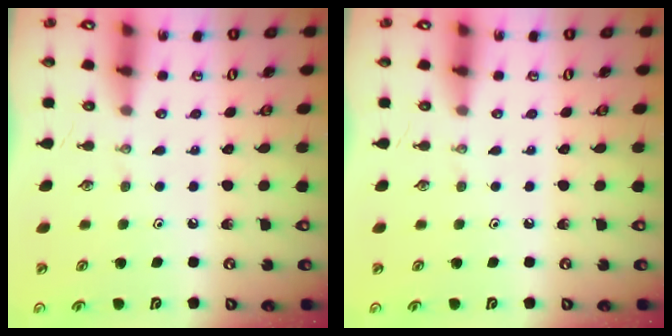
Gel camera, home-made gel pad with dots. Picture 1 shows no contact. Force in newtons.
{"total": 0.0}